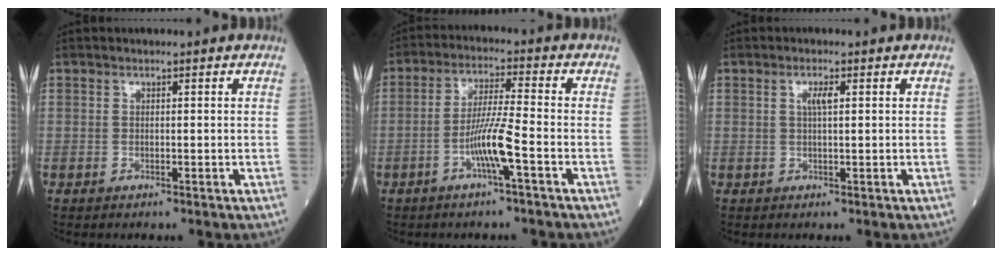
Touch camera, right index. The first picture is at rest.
{"total": 6.6, "force": [-2.7, -0.6, 6.0], "torque": [-0.122, 0.003, -0.053]}
{"total": 1.9, "force": [0.6, 0.3, 1.8], "torque": [-0.036, 0.001, 0.010]}